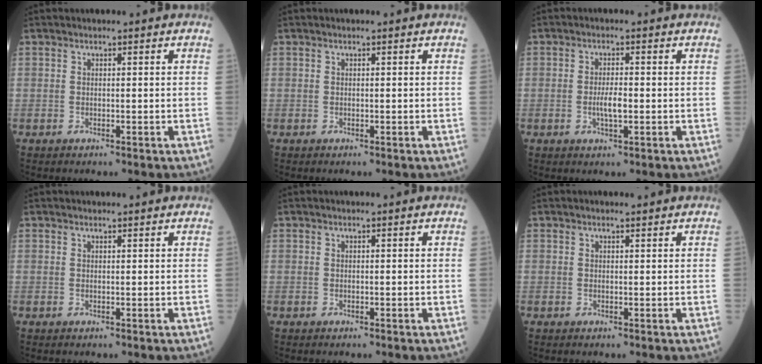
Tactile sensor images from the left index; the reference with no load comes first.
{"total": 0.0}
{"total": 2.9, "force": [-0.4, 0.6, 2.8], "torque": [-0.057, -0.002, -0.007]}
{"total": 1.0, "force": [1.0, 0.0, 0.3], "torque": [-0.010, 0.004, 0.016]}
{"total": 0.0}
{"total": 0.8, "force": [0.7, 0.0, 0.4], "torque": [-0.013, 0.000, 0.012]}